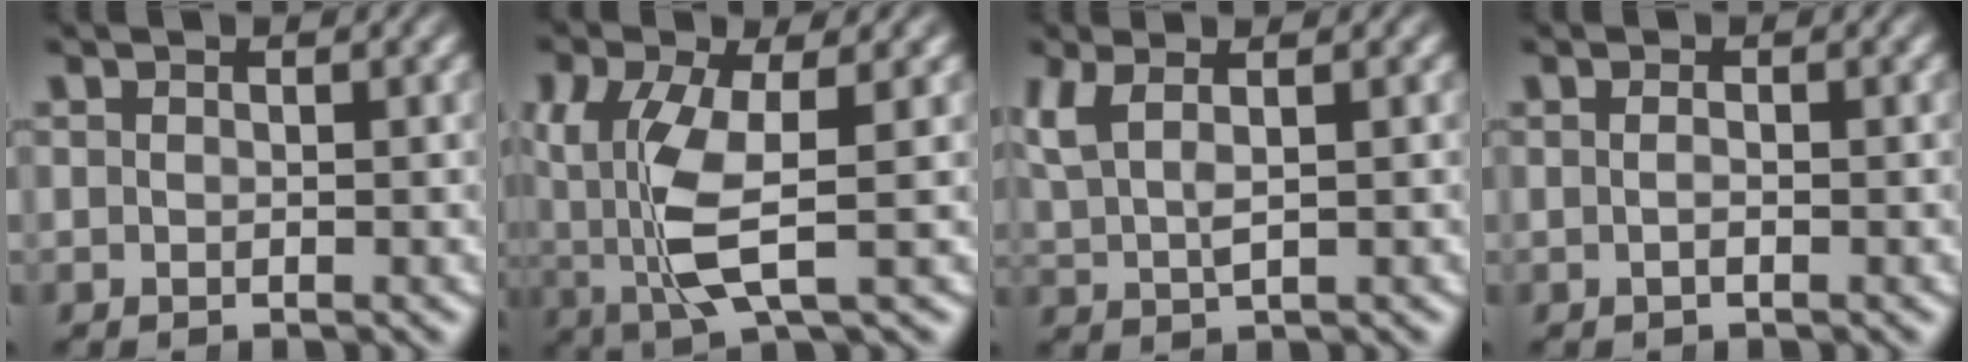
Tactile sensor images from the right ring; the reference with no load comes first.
{"total": 5.7, "force": [-0.3, 2.5, 5.1], "torque": [-0.114, -0.027, 0.011]}
{"total": 3.6, "force": [1.4, 1.8, 2.8], "torque": [-0.072, -0.005, 0.033]}
{"total": 0.9, "force": [-0.6, -0.3, 0.7], "torque": [-0.015, -0.007, -0.009]}